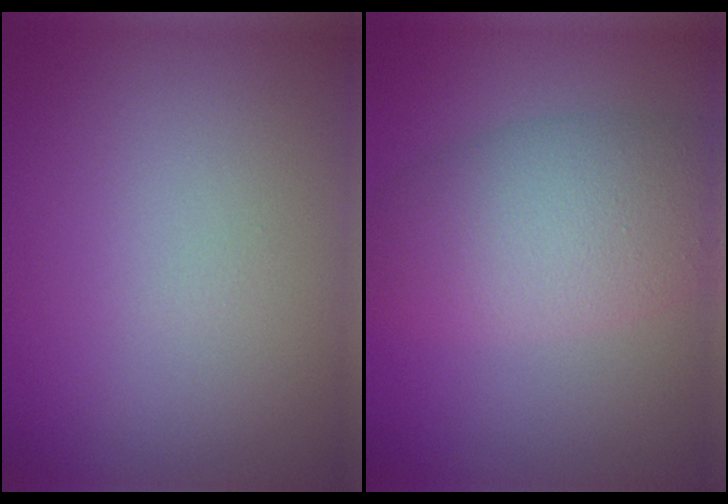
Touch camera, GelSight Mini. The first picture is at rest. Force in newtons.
{"total": 7.0, "press": 7.0, "slide": 0.2}